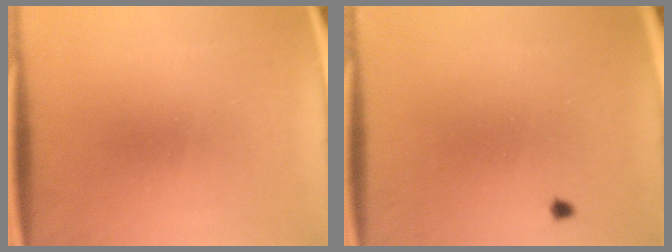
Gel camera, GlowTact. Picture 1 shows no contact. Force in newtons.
{"total": 0.6}